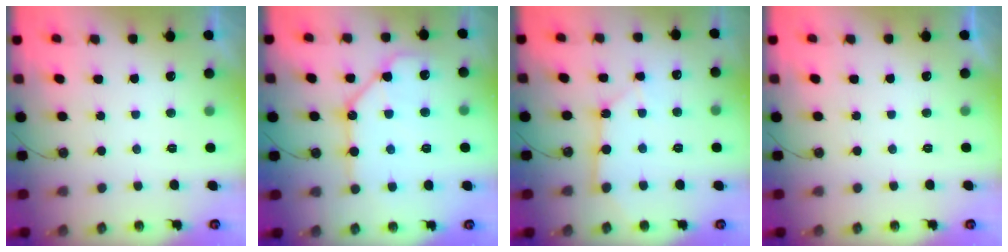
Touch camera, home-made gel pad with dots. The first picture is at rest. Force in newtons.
{"total": 12.8, "press": 12.8, "slide": 1.1}
{"total": 5.1, "press": 5.1, "slide": 0.4}
{"total": 0.0}